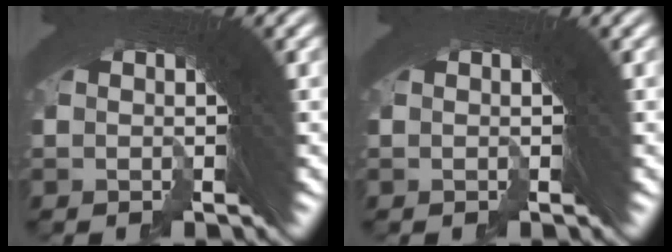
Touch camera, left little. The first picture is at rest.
{"total": 0.0}